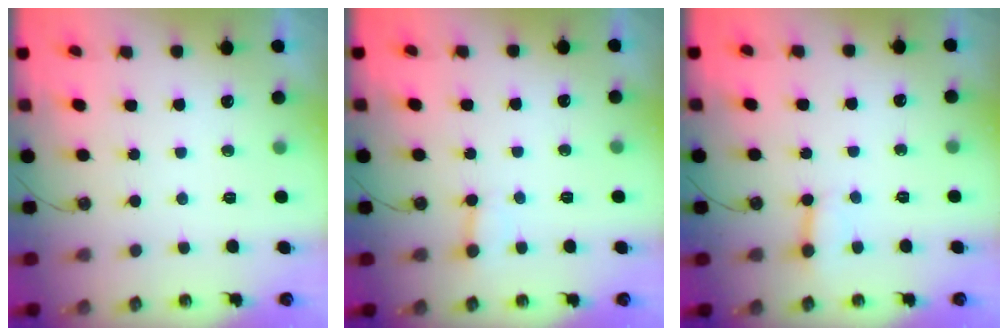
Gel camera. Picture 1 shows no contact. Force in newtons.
{"total": 2.4, "press": 2.4, "slide": 0.1}
{"total": 3.0, "press": 3.0, "slide": 0.3}